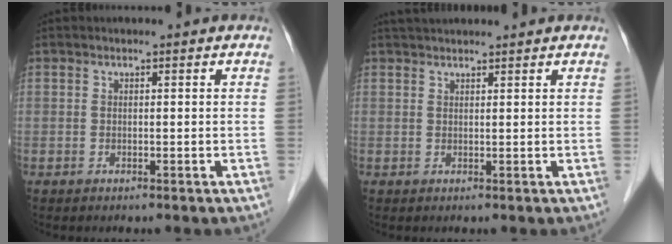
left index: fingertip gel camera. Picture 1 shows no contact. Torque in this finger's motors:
{"motor_torque": [-0.13, -0.33, 0.13, 0.03]}